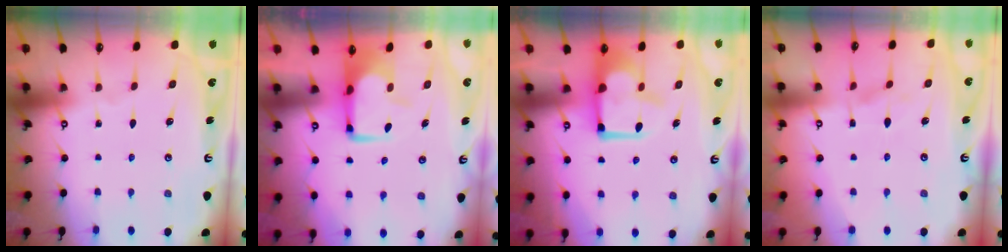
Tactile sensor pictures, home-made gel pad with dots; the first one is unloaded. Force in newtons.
{"total": 0.6, "press": 0.3, "slide": 0.5}
{"total": 10.9, "press": 10.9, "slide": 0.7}
{"total": 2.0, "press": 1.9, "slide": 0.8}